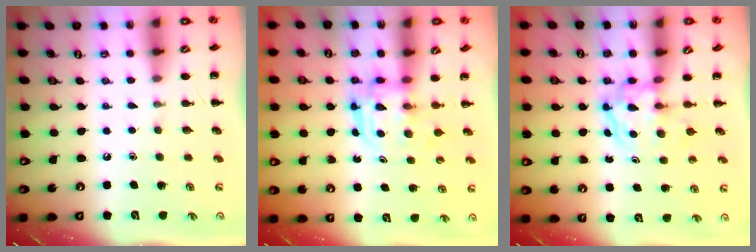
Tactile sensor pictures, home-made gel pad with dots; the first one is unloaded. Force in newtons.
{"total": 3.1, "press": 3.1, "slide": 0.2}
{"total": 3.8, "press": 3.7, "slide": 0.5}